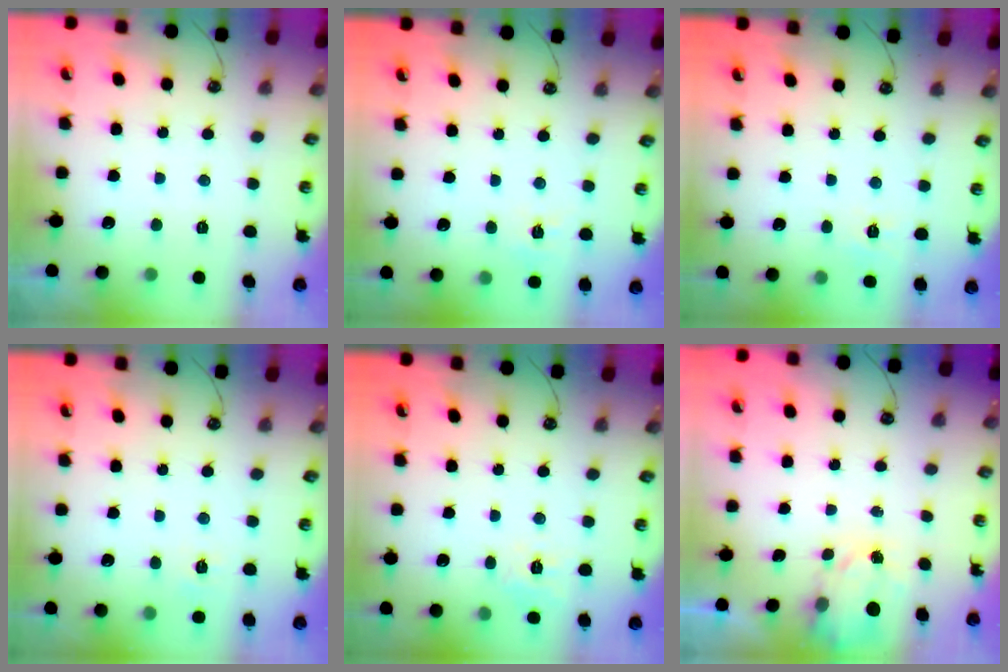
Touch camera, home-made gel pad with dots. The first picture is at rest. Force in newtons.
{"total": 6.5, "press": 6.4, "slide": 0.7}
{"total": 2.5, "press": 2.5, "slide": 0.5}
{"total": 4.4, "press": 4.4, "slide": 0.5}
{"total": 5.8, "press": 5.8, "slide": 0.5}
{"total": 2.6, "press": 2.6, "slide": 0.4}